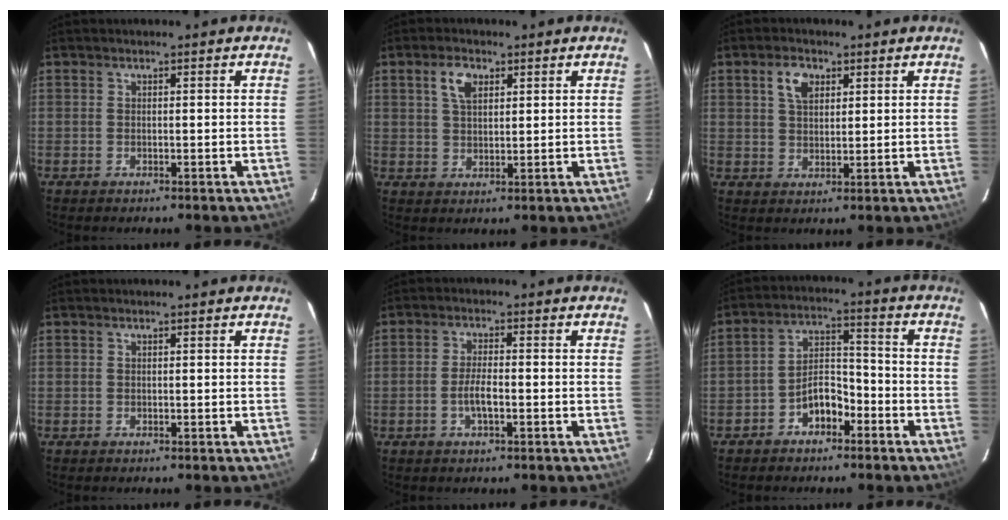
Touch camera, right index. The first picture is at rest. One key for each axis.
{"total": 4.5, "fx": 2.1, "fy": 2.4, "fz": 3.2, "tx": -0.060, "ty": 0.010, "tz": 0.039}
{"total": 4.6, "fx": 2.1, "fy": 2.7, "fz": 3.1, "tx": -0.055, "ty": 0.011, "tz": 0.040}
{"total": 0.0}
{"total": 3.9, "fx": -1.4, "fy": 1.0, "fz": 3.5, "tx": -0.072, "ty": 0.002, "tz": -0.027}
{"total": 6.6, "fx": -4.0, "fy": 3.8, "fz": 3.5, "tx": -0.069, "ty": 0.028, "tz": -0.063}